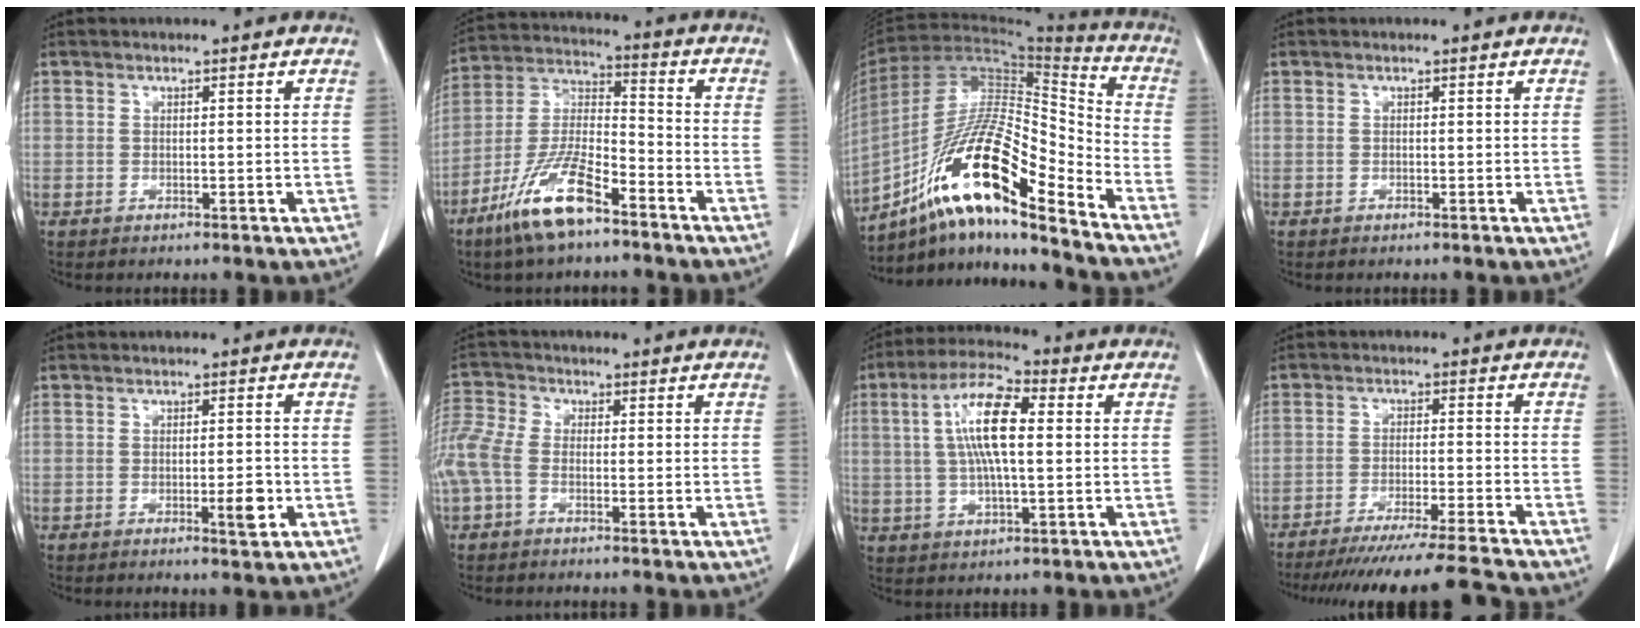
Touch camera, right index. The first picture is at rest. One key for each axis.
{"total": 13.0, "fx": -8.3, "fy": 3.4, "fz": 9.4, "tx": -0.198, "ty": -0.008, "tz": -0.159}
{"total": 18.9, "fx": -11.2, "fy": 3.1, "fz": 14.8, "tx": -0.282, "ty": 0.009, "tz": -0.198}
{"total": 0.0}
{"total": 3.2, "fx": -1.0, "fy": 0.6, "fz": 2.9, "tx": -0.044, "ty": -0.003, "tz": -0.013}
{"total": 12.1, "fx": -2.1, "fy": 8.9, "fz": 7.8, "tx": -0.240, "ty": 0.029, "tz": -0.046}
{"total": 10.7, "fx": 1.7, "fy": 2.6, "fz": 10.3, "tx": -0.203, "ty": 0.019, "tz": 0.028}
{"total": 15.2, "fx": -13.8, "fy": -1.9, "fz": 6.1, "tx": -0.091, "ty": -0.040, "tz": -0.213}